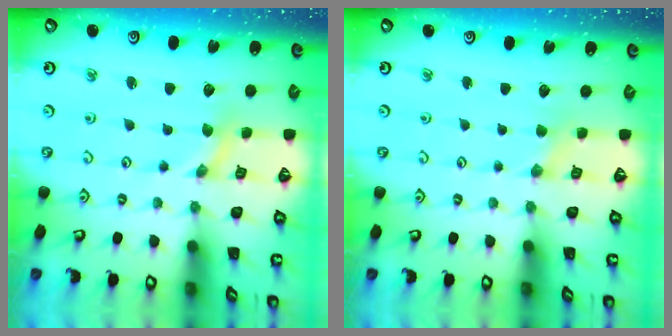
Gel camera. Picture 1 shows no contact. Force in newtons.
{"total": 1.8, "press": 1.8, "slide": 0.2}